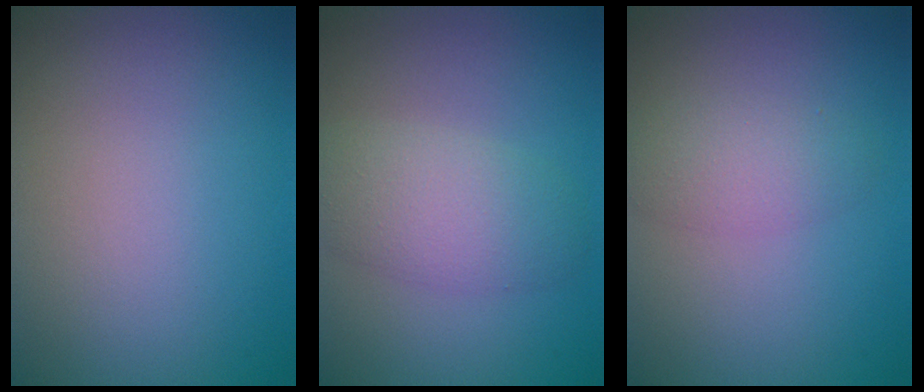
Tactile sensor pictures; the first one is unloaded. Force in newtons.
{"total": 4.3, "press": 4.3, "slide": 0.4}
{"total": 2.7, "press": 2.7, "slide": 0.1}